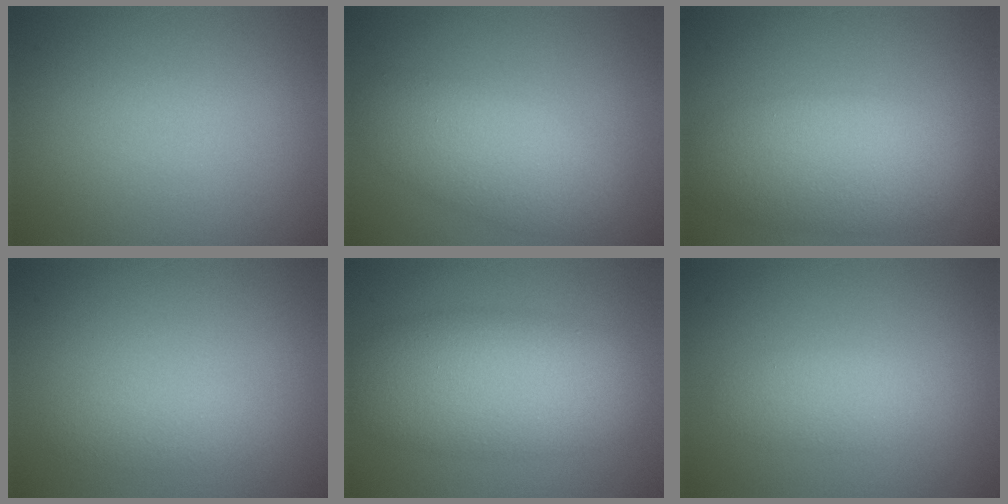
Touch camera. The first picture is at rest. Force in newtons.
{"total": 4.6, "press": 4.6, "slide": 0.4}
{"total": 6.7, "press": 6.7, "slide": 0.1}
{"total": 1.7, "press": 1.7, "slide": 0.1}
{"total": 7.8, "press": 7.8, "slide": 0.2}
{"total": 2.6, "press": 2.6, "slide": 0.2}